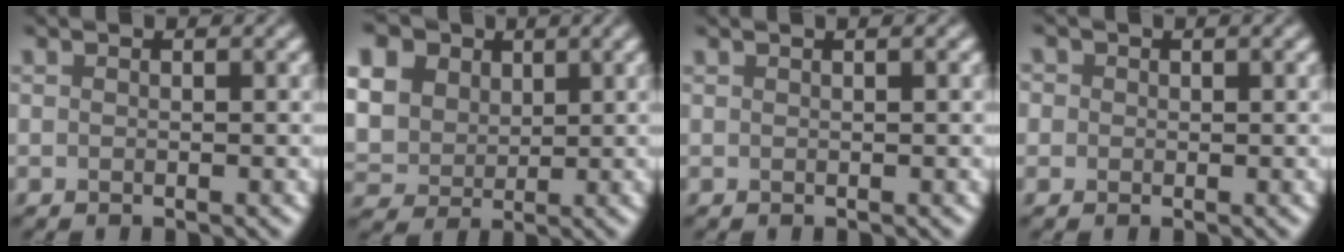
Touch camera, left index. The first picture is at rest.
{"total": 16.1, "force": [6.9, 12.5, 7.5], "torque": [-0.203, 0.034, 0.112]}
{"total": 0.8, "force": [0.5, 0.0, 0.6], "torque": [-0.013, 0.007, 0.008]}
{"total": 1.3, "force": [0.4, 1.2, 0.5], "torque": [-0.003, 0.010, -0.005]}